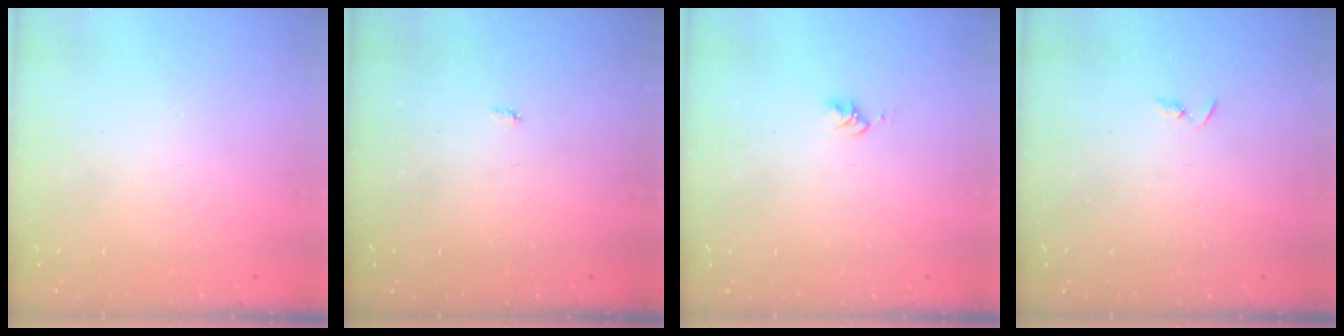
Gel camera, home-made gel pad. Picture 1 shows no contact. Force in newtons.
{"total": 2.1, "press": 2.1, "slide": 0.4}
{"total": 2.6, "press": 2.6, "slide": 0.4}
{"total": 2.4, "press": 2.3, "slide": 0.2}